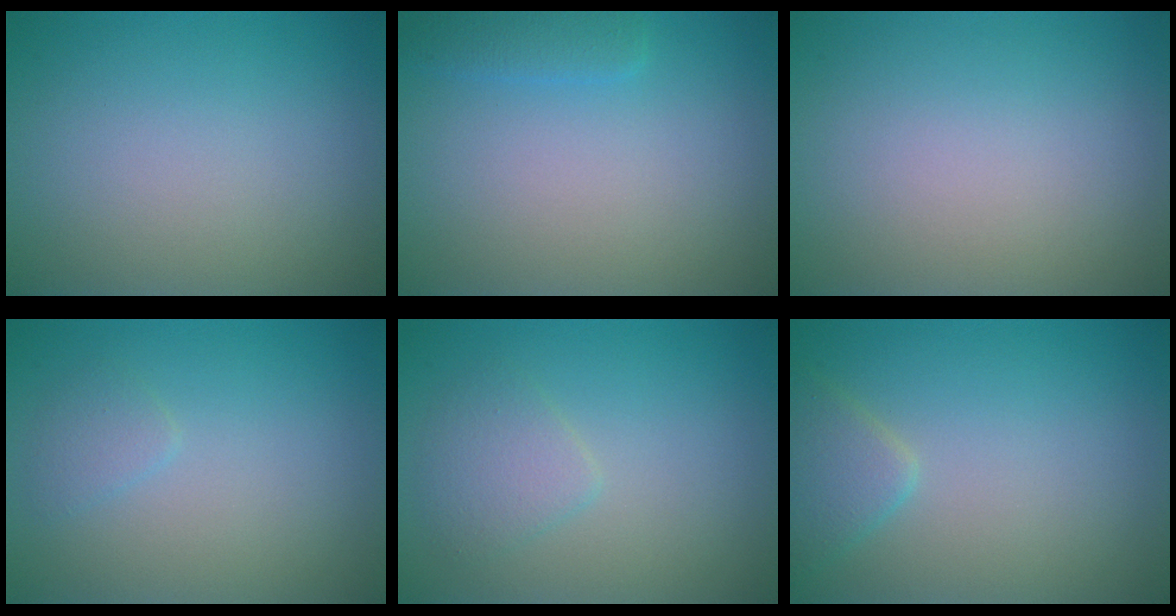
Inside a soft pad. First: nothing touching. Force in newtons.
{"total": 1.4, "press": 1.4, "slide": 0.1}
{"total": 0.0}
{"total": 1.1, "press": 1.1, "slide": 0.1}
{"total": 2.1, "press": 2.1, "slide": 0.1}
{"total": 2.3, "press": 2.3, "slide": 0.2}